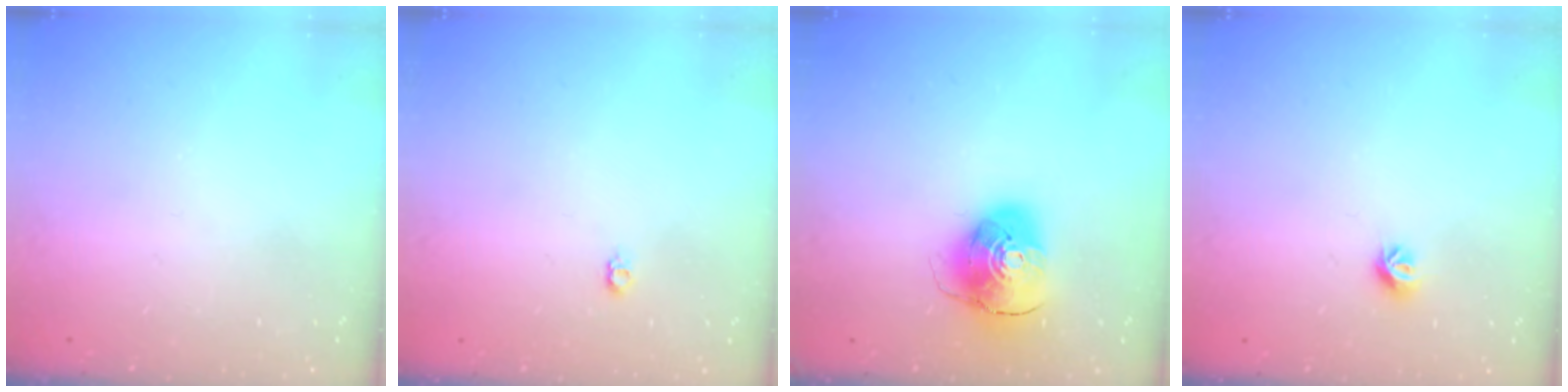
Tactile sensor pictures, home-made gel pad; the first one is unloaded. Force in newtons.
{"total": 3.7, "press": 3.7, "slide": 0.4}
{"total": 9.9, "press": 9.8, "slide": 1.4}
{"total": 6.0, "press": 6.0, "slide": 0.7}